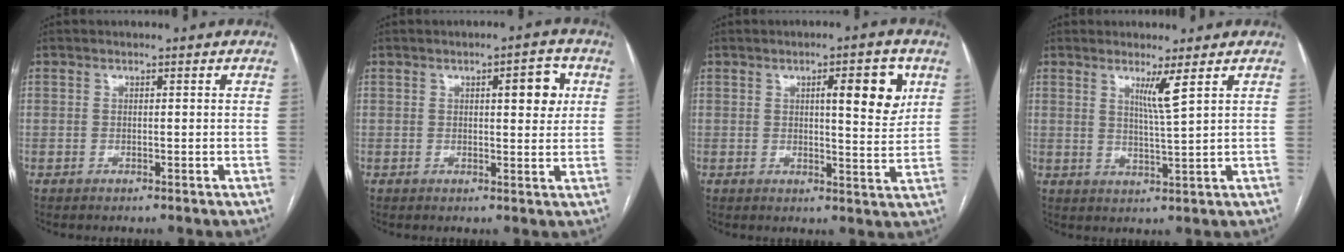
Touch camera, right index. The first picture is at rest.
{"total": 4.9, "force": [1.6, 1.5, 4.4], "torque": [-0.056, 0.005, 0.019]}
{"total": 7.5, "force": [2.8, 1.5, 6.8], "torque": [-0.091, -0.001, 0.035]}
{"total": 3.7, "force": [2.0, -1.2, 2.9], "torque": [-0.054, -0.017, 0.040]}